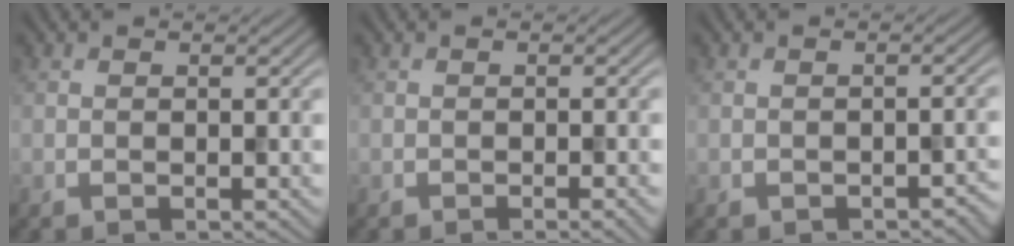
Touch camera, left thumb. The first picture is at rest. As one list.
[{"total": 1.6, "force": [-0.9, 0.3, 1.3], "torque": [-0.010, 0.002, -0.013]}, {"total": 1.2, "force": [-1.1, 0.2, 0.4], "torque": [0.004, 0.006, -0.016]}]